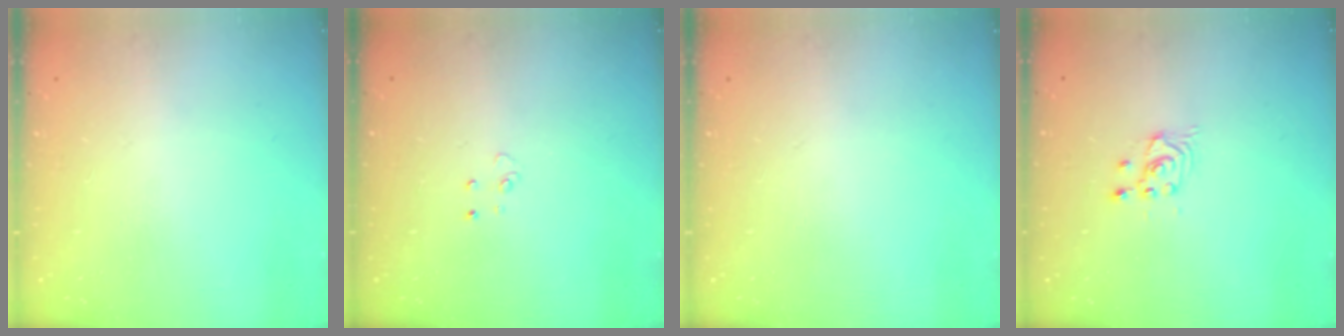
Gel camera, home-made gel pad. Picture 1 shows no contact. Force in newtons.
{"total": 2.9, "press": 2.9, "slide": 0.2}
{"total": 0.0}
{"total": 2.6, "press": 2.5, "slide": 0.3}